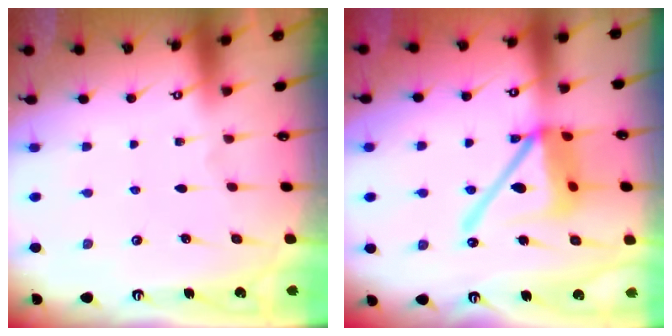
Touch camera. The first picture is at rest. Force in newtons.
{"total": 17.1, "press": 17.0, "slide": 1.9}